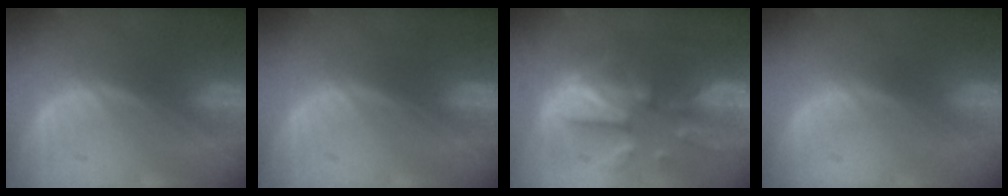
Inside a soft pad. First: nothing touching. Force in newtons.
{"total": 0.0}
{"total": 12.4, "press": 12.4, "slide": 1.2}
{"total": 0.0}